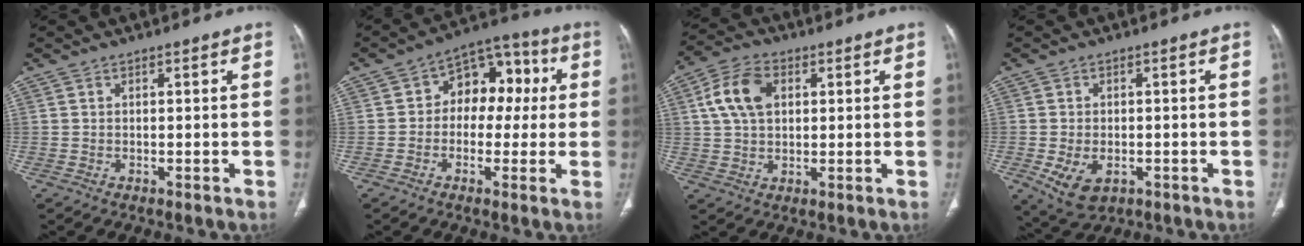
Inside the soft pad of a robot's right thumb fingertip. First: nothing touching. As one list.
[{"total": 11.5, "force": [0.9, 8.3, 7.9], "torque": [-0.061, 0.038, 0.000]}, {"total": 9.4, "force": [2.4, 6.3, 6.6], "torque": [-0.121, 0.010, 0.041]}, {"total": 6.9, "force": [-2.3, 4.5, 4.8], "torque": [-0.084, -0.002, -0.026]}]